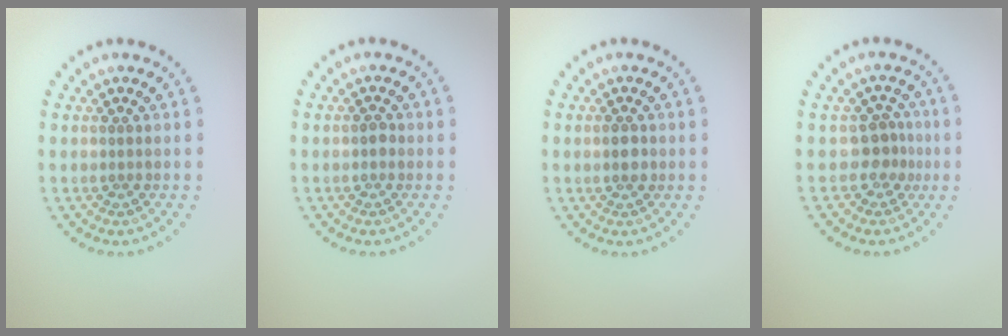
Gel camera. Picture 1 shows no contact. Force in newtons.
{"total": 0.9, "press": 0.9, "slide": 0.0}
{"total": 1.7, "press": 1.7, "slide": 0.1}
{"total": 2.3, "press": 1.7, "slide": 1.6}